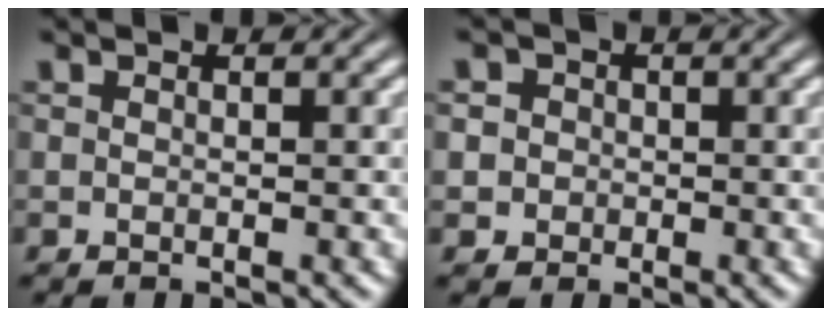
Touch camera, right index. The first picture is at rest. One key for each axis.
{"total": 3.5, "fx": -0.3, "fy": 3.4, "fz": 0.9, "tx": -0.020, "ty": -0.005, "tz": -0.010}